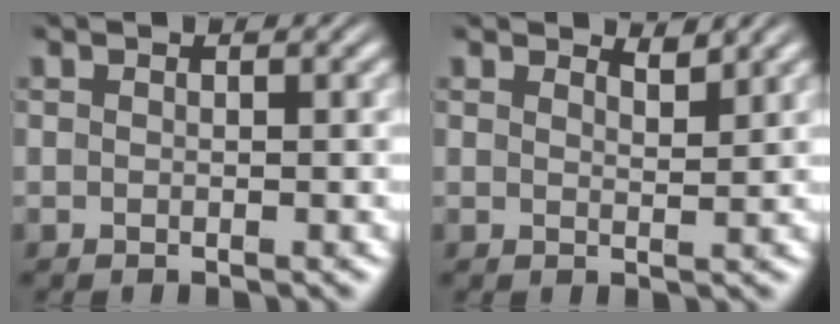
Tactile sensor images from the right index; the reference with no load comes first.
{"total": 1.7, "force": [1.6, -0.4, 0.2], "torque": [0.002, -0.009, 0.029]}